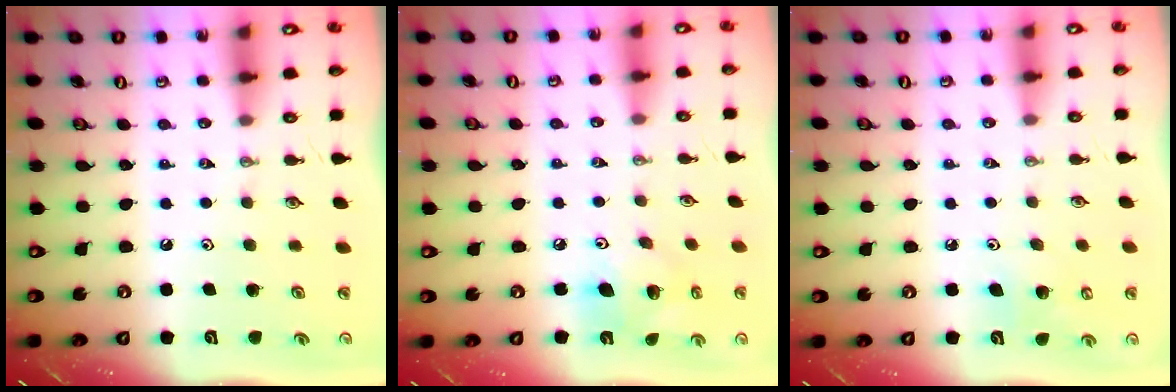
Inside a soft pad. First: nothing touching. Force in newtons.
{"total": 11.4, "press": 11.3, "slide": 1.9}
{"total": 7.3, "press": 7.0, "slide": 2.0}